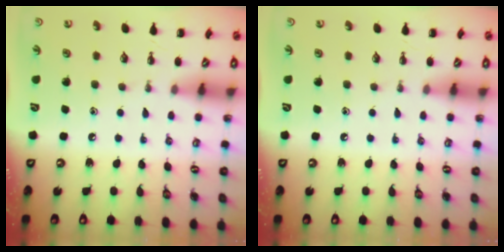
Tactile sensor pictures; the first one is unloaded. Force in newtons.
{"total": 0.0}